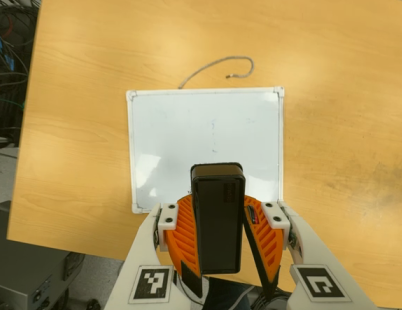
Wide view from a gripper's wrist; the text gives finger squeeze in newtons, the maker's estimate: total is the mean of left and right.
{"total": 8.0, "left": 8.1, "right": 7.8}